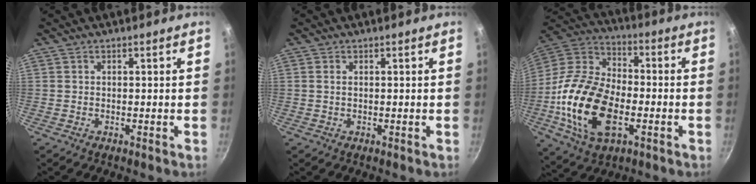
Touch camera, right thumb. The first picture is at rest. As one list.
[{"total": 0.9, "force": [0.2, 0.5, 0.7], "torque": [-0.014, 0.001, 0.002]}, {"total": 22.2, "force": [-5.0, 13.1, 17.2], "torque": [-0.321, 0.027, -0.102]}]